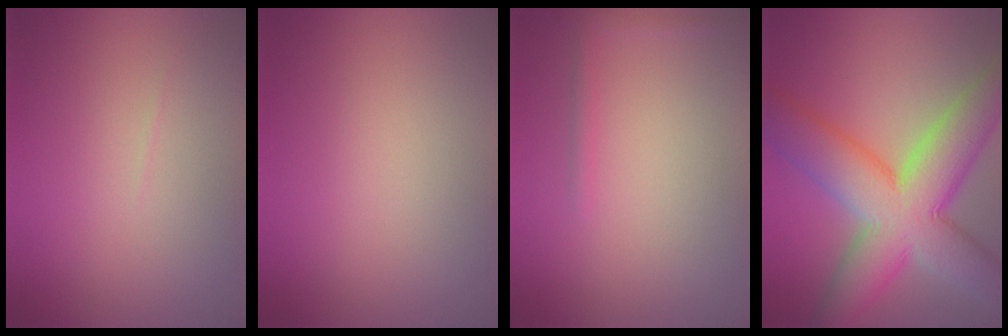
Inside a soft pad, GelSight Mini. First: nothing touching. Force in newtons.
{"total": 0.0}
{"total": 0.8, "press": 0.8, "slide": 0.1}
{"total": 11.3, "press": 11.3, "slide": 0.6}